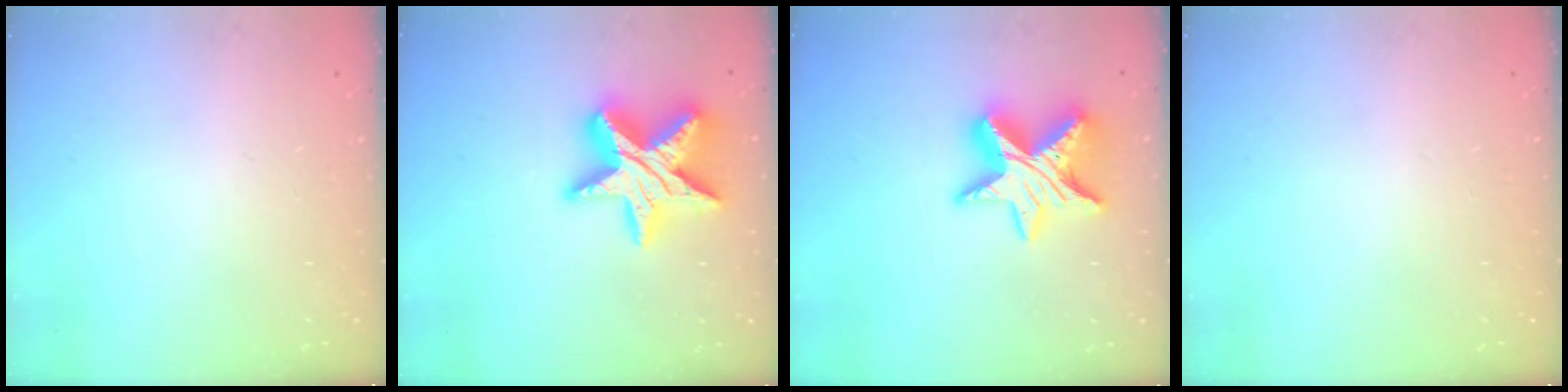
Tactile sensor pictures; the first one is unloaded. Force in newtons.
{"total": 20.2, "press": 20.2, "slide": 1.5}
{"total": 14.7, "press": 14.6, "slide": 1.2}
{"total": 0.0}